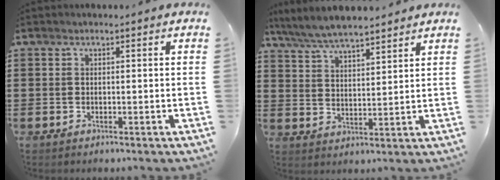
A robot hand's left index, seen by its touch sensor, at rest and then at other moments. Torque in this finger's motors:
{"motor_torque": [1.03, -1.11, 0.38, 0.21]}